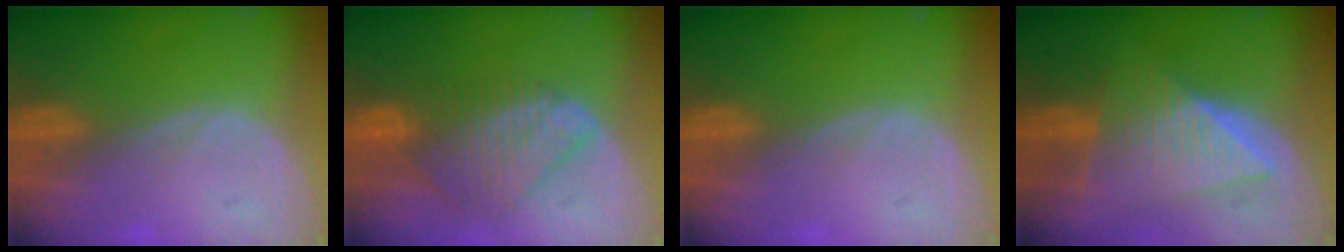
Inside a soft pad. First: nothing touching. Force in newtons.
{"total": 9.1, "press": 7.7, "slide": 4.8}
{"total": 0.0}
{"total": 9.2, "press": 9.2, "slide": 0.5}